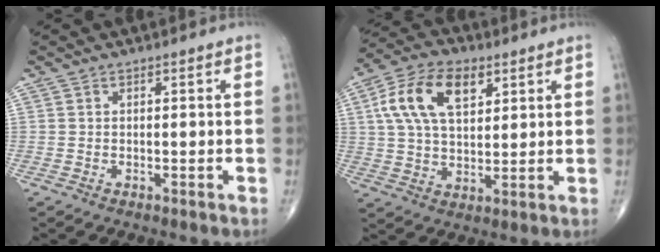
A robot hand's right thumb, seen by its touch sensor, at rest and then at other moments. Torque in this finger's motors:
{"motor_torque": [0.47, 0.49, 0.27, -0.06, 0.32]}